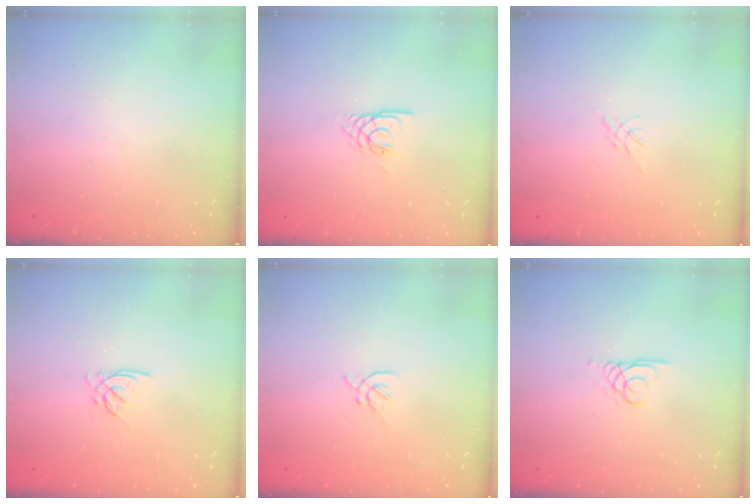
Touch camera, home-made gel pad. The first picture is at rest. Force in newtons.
{"total": 3.7, "press": 3.7, "slide": 0.3}
{"total": 0.0}
{"total": 2.8, "press": 2.8, "slide": 0.1}
{"total": 1.6, "press": 1.5, "slide": 0.5}
{"total": 1.7, "press": 1.7, "slide": 0.1}